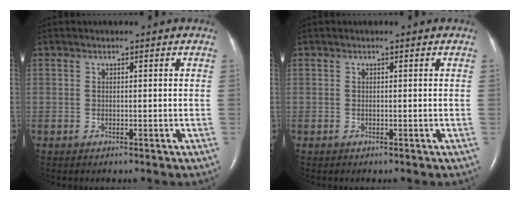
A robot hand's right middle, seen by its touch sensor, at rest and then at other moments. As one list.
[{"total": 0.0}]